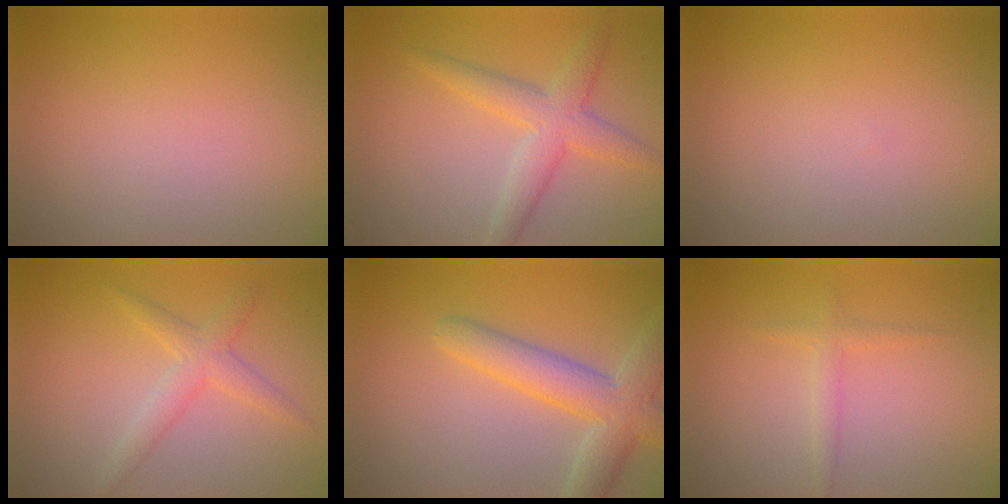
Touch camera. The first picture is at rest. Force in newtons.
{"total": 3.9, "press": 3.9, "slide": 0.1}
{"total": 0.0}
{"total": 2.5, "press": 2.5, "slide": 0.1}
{"total": 5.4, "press": 5.4, "slide": 0.1}
{"total": 1.3, "press": 1.3, "slide": 0.1}